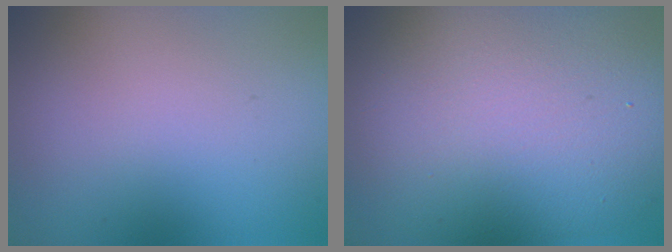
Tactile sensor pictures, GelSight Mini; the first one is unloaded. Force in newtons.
{"total": 11.9, "press": 11.8, "slide": 0.7}